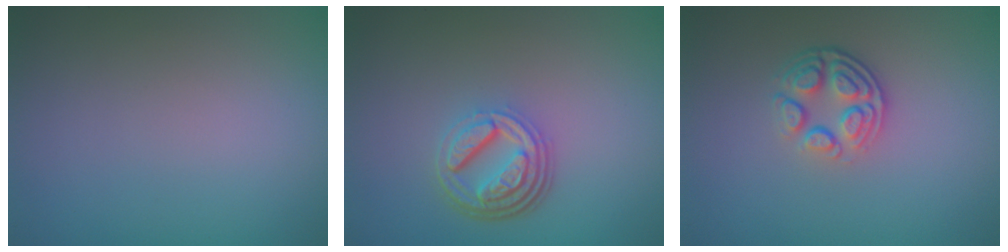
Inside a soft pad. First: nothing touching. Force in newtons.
{"total": 4.6, "press": 3.4, "slide": 3.1}
{"total": 3.8, "press": 2.7, "slide": 2.7}